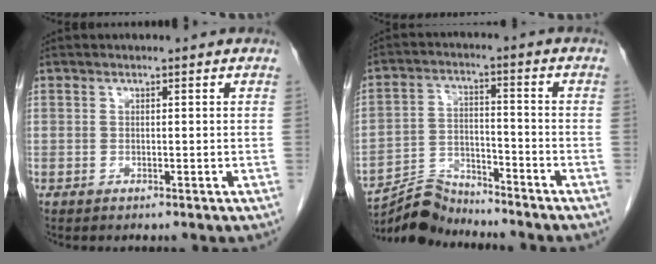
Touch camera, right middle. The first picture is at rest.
{"total": 7.8, "force": [-7.8, 0.8, 0.2], "torque": [-0.010, 0.004, -0.144]}